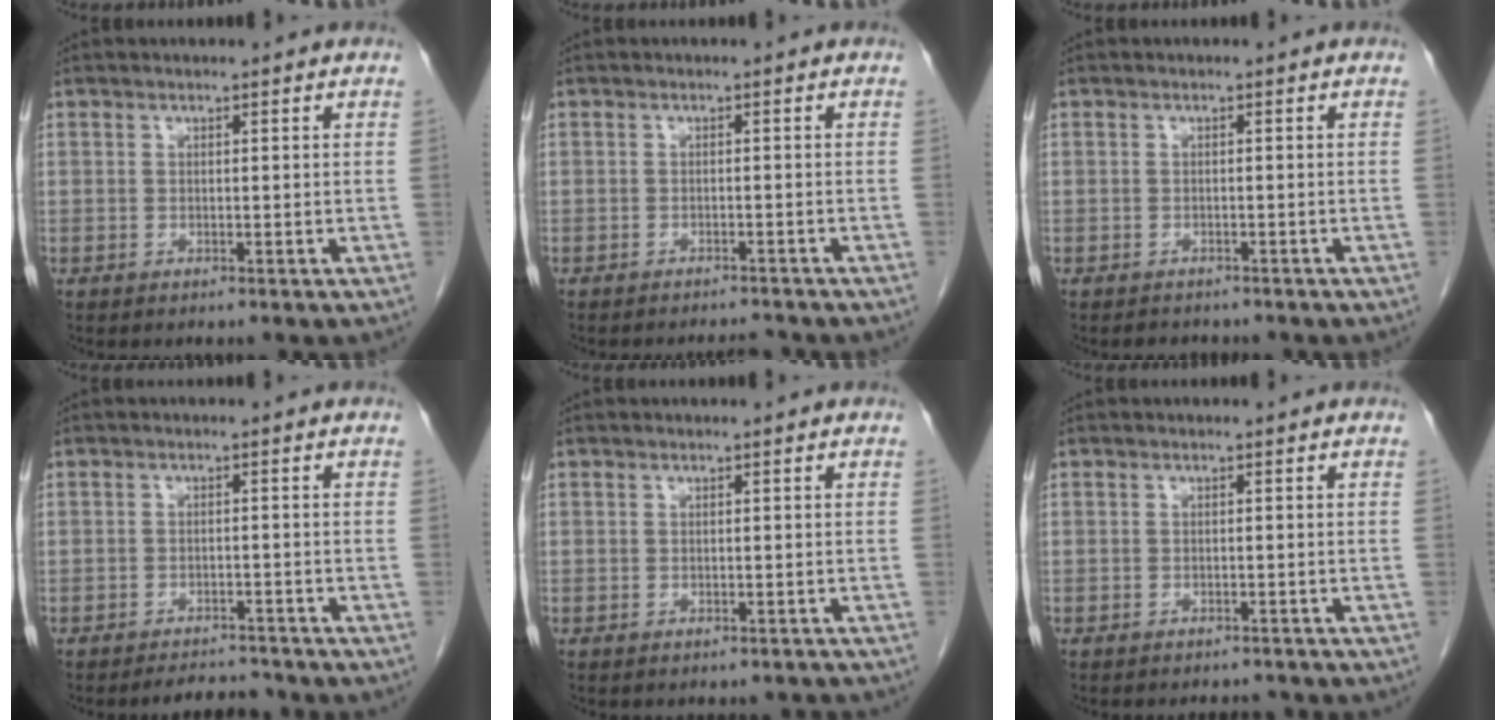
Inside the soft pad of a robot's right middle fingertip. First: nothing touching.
{"total": 3.8, "force": [-3.7, 0.3, 0.6], "torque": [-0.007, -0.006, -0.051]}
{"total": 2.5, "force": [-2.3, 1.1, 0.4], "torque": [-0.011, -0.001, -0.028]}
{"total": 3.5, "force": [-3.4, 0.8, 0.2], "torque": [-0.001, -0.007, -0.050]}
{"total": 1.9, "force": [-1.7, 0.8, 0.2], "torque": [-0.006, -0.001, -0.023]}
{"total": 3.5, "force": [-3.2, 1.2, 0.7], "torque": [-0.008, -0.003, -0.040]}